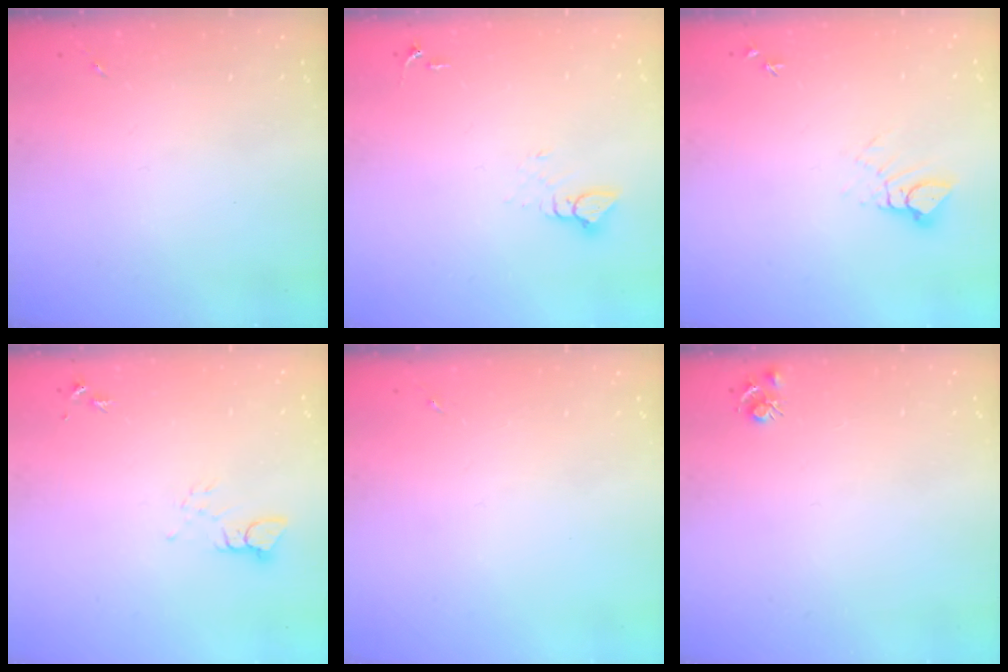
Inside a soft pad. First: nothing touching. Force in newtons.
{"total": 3.6, "press": 3.6, "slide": 0.2}
{"total": 4.0, "press": 3.9, "slide": 0.4}
{"total": 3.3, "press": 3.3, "slide": 0.1}
{"total": 0.0}
{"total": 4.8, "press": 4.7, "slide": 0.7}